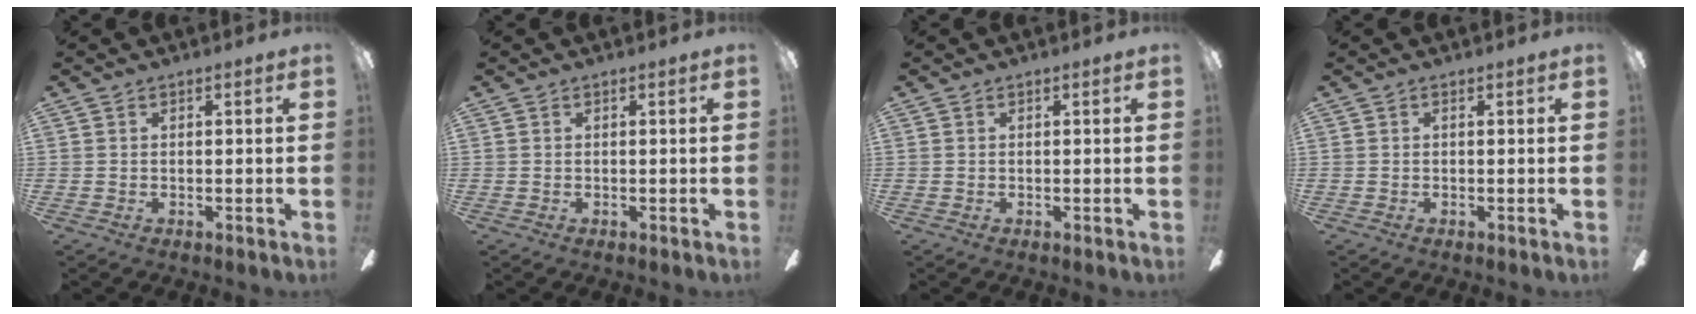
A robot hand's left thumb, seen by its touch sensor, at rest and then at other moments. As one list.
[{"total": 0.0}, {"total": 0.0}, {"total": 0.0}]